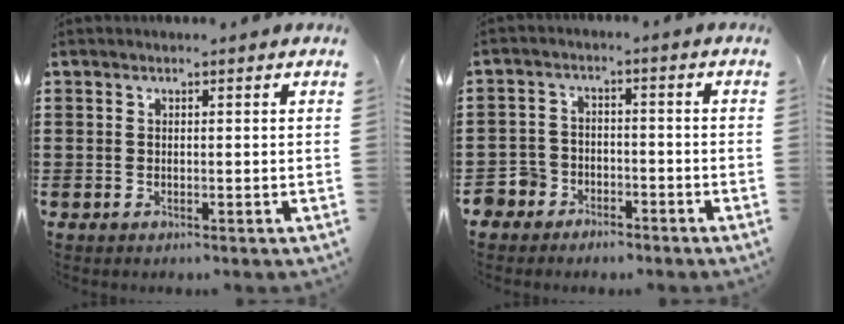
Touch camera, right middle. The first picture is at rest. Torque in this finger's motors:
{"motor_torque": [-0.26, 0.01, 0.05, -0.01]}